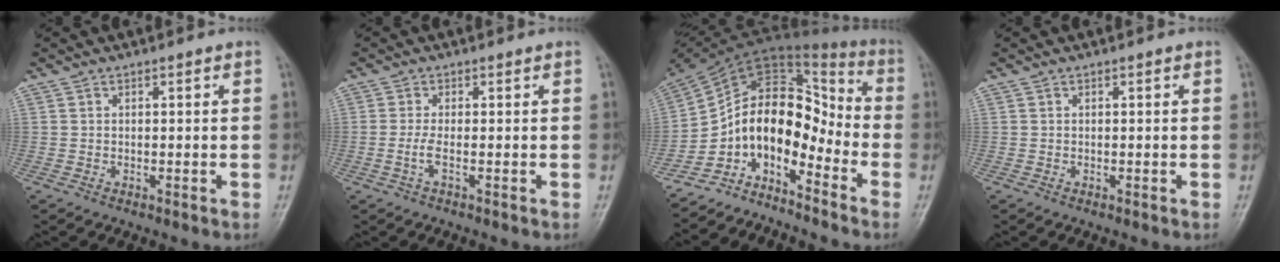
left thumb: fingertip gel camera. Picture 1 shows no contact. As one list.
[{"total": 2.2, "force": [-0.7, 0.2, 2.1], "torque": [-0.056, -0.001, -0.015]}, {"total": 13.9, "force": [-7.7, 7.6, 8.8], "torque": [-0.124, 0.109, -0.153]}, {"total": 0.0}]